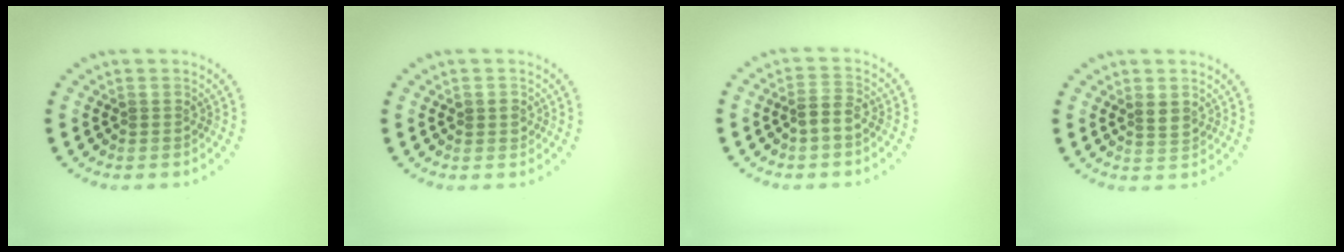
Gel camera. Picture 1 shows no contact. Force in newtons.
{"total": 1.0, "press": 1.0, "slide": 0.1}
{"total": 1.9, "press": 1.7, "slide": 0.9}
{"total": 1.6, "press": 1.4, "slide": 0.7}